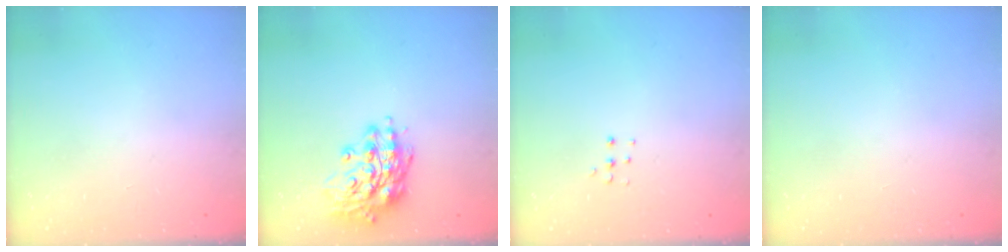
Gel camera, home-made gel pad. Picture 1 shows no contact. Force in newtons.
{"total": 16.0, "press": 15.8, "slide": 2.7}
{"total": 4.0, "press": 4.0, "slide": 0.5}
{"total": 0.0}